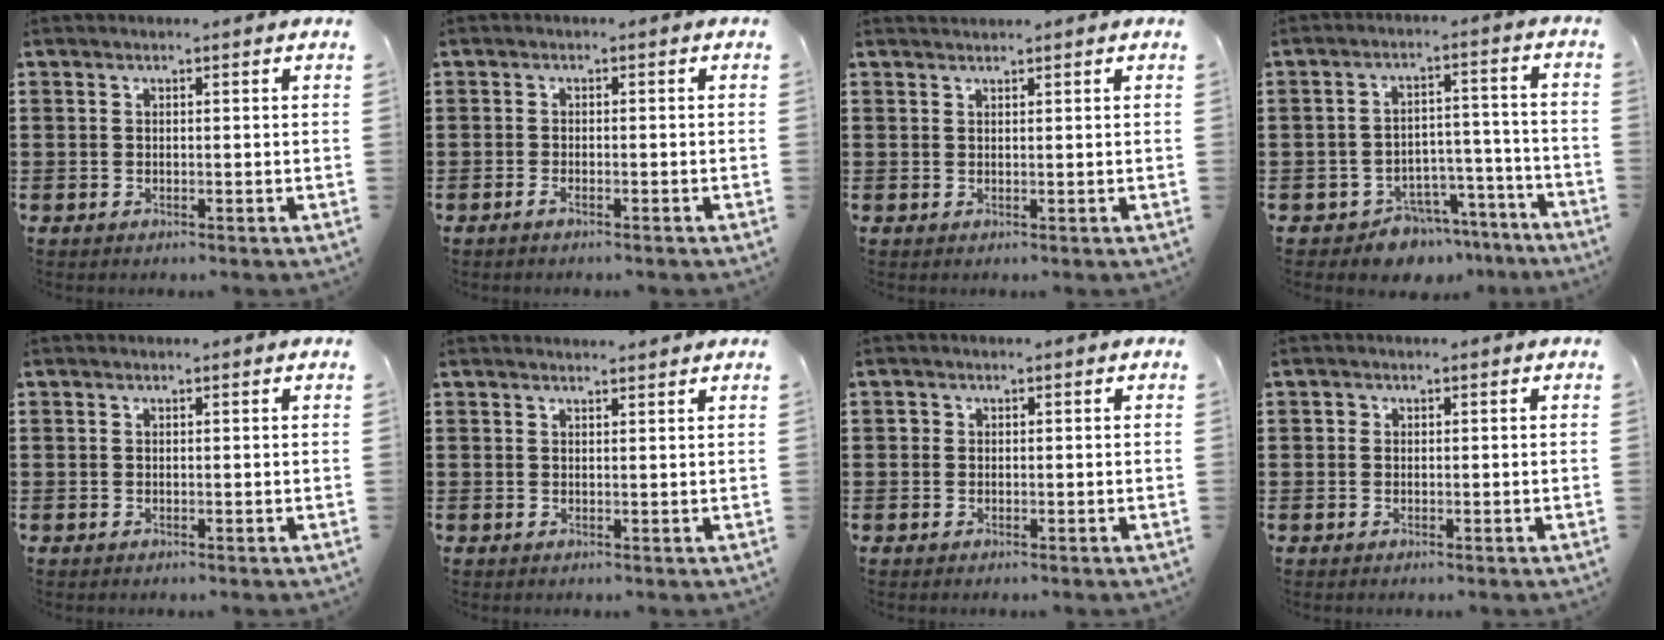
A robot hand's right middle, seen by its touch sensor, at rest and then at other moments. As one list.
[{"total": 0.9, "force": [-0.6, 0.0, 0.7], "torque": [-0.013, -0.003, -0.011]}, {"total": 0.9, "force": [0.9, 0.1, 0.0], "torque": [-0.001, -0.001, 0.017]}, {"total": 5.9, "force": [-5.5, 2.0, 1.0], "torque": [-0.017, 0.025, -0.106]}, {"total": 0.0}, {"total": 1.4, "force": [1.4, 0.0, 0.2], "torque": [0.002, -0.002, 0.024]}, {"total": 0.7, "force": [0.1, 0.7, 0.1], "torque": [-0.004, 0.006, 0.001]}, {"total": 0.6, "force": [0.2, 0.6, 0.0], "torque": [-0.001, 0.005, 0.003]}]